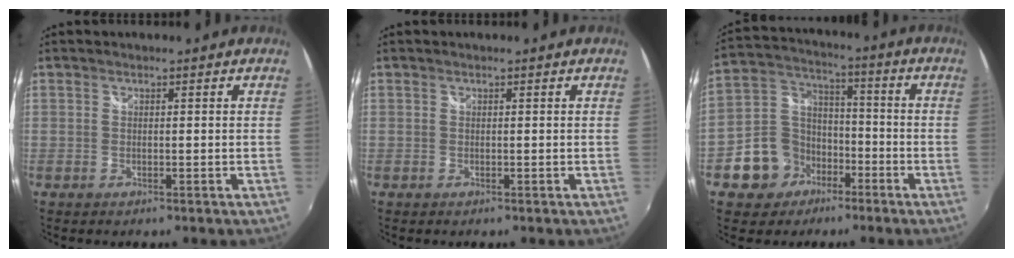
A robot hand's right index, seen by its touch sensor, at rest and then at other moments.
{"total": 0.0}
{"total": 11.2, "force": [-5.8, 9.2, 2.8], "torque": [-0.081, 0.039, -0.089]}